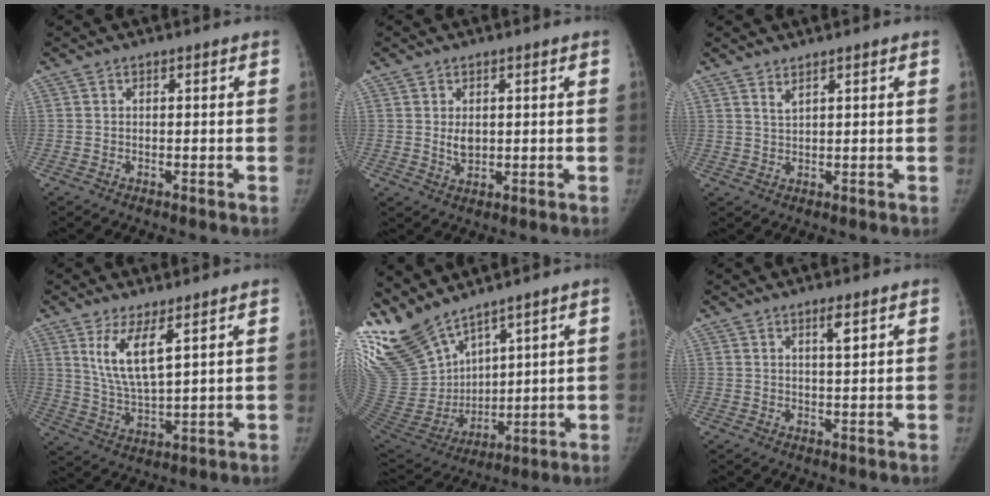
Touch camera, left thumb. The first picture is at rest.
{"total": 2.9, "force": [0.5, 2.0, 2.1], "torque": [-0.027, -0.009, 0.014]}
{"total": 1.6, "force": [1.4, 0.1, 0.7], "torque": [-0.013, -0.012, 0.032]}
{"total": 8.6, "force": [4.2, 2.2, 7.1], "torque": [-0.135, -0.038, 0.094]}
{"total": 20.2, "force": [15.9, 8.3, 9.3], "torque": [-0.191, -0.059, 0.338]}
{"total": 2.3, "force": [1.3, 0.3, 1.9], "torque": [-0.032, -0.007, 0.023]}